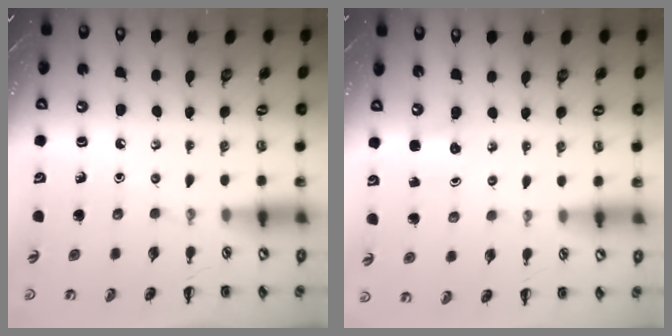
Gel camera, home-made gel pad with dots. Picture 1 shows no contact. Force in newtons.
{"total": 2.6, "press": 2.5, "slide": 0.7}